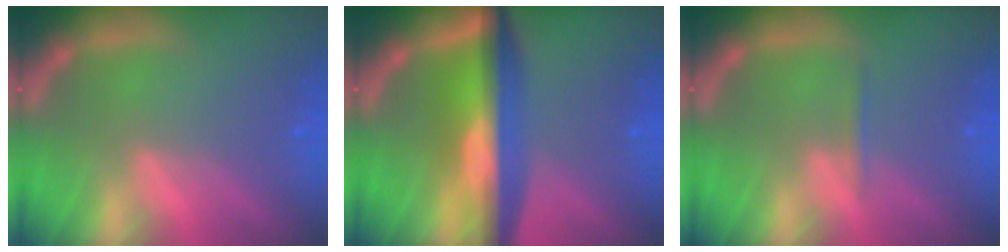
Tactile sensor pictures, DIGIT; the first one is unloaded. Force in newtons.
{"total": 10.0}
{"total": 0.9}